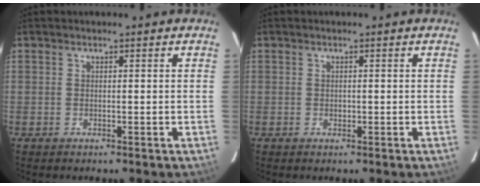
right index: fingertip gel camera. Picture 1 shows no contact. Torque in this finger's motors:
{"motor_torque": [-0.07, 0.01, 0.10, 0.01]}